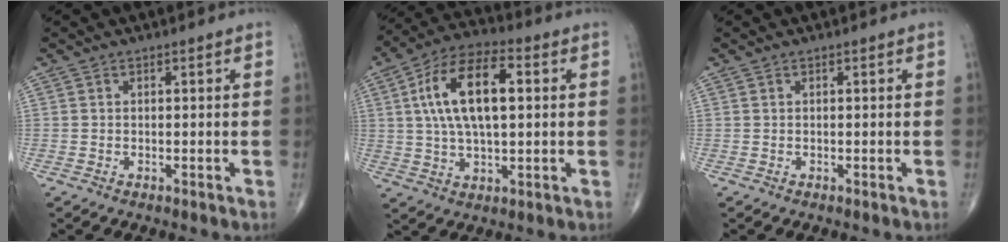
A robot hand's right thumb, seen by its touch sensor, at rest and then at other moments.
{"total": 15.6, "force": [2.9, 7.3, 13.5], "torque": [-0.246, 0.019, 0.049]}
{"total": 0.0}